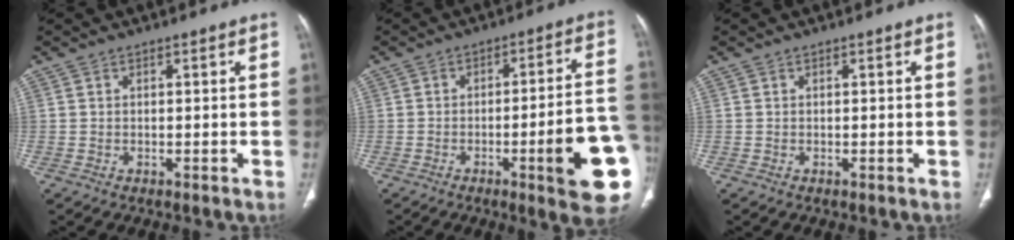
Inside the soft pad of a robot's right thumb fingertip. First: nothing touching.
{"total": 15.5, "force": [-4.8, 2.2, 14.5], "torque": [-0.161, 0.022, -0.060]}
{"total": 0.0}